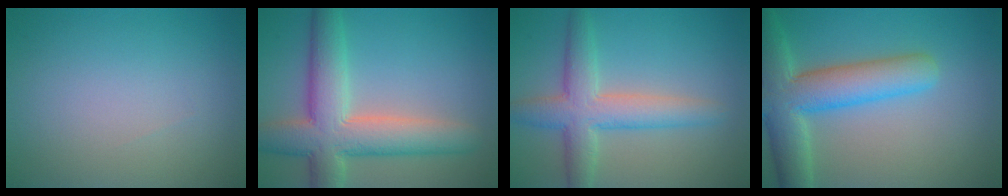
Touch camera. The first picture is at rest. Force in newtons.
{"total": 8.4, "press": 8.4, "slide": 0.8}
{"total": 5.4, "press": 5.4, "slide": 0.1}
{"total": 8.1, "press": 8.0, "slide": 0.7}